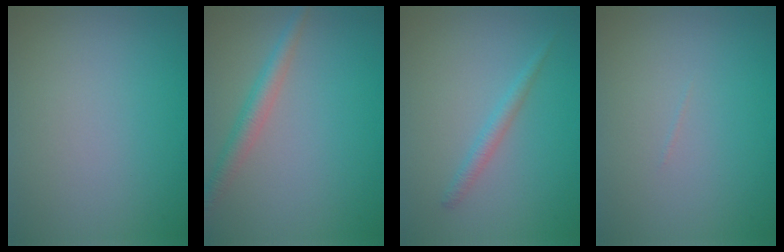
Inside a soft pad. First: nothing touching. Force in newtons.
{"total": 2.7, "press": 2.7, "slide": 0.1}
{"total": 1.4, "press": 1.4, "slide": 0.1}
{"total": 0.0}